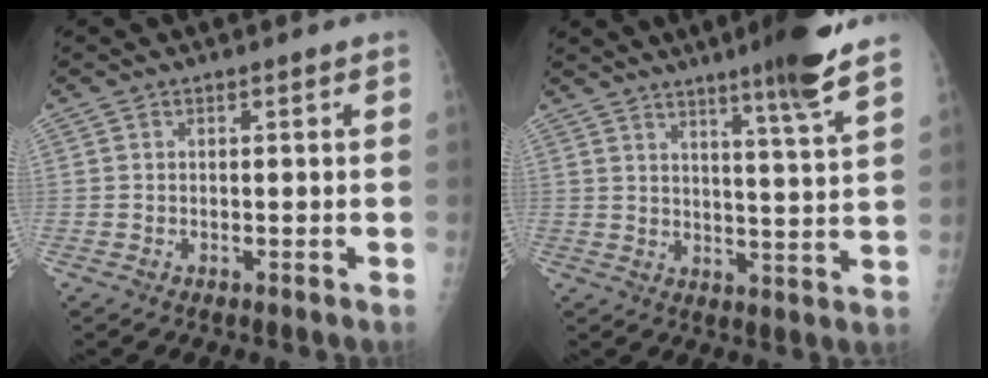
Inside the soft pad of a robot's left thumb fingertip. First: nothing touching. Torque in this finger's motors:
{"motor_torque": [1.55, 0.31, 0.99, -0.80, 0.05]}